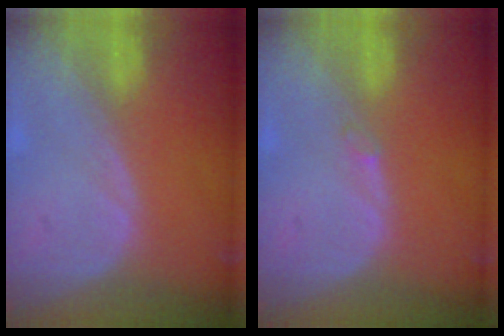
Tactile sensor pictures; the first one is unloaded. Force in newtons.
{"total": 0.7, "press": 0.7, "slide": 0.2}